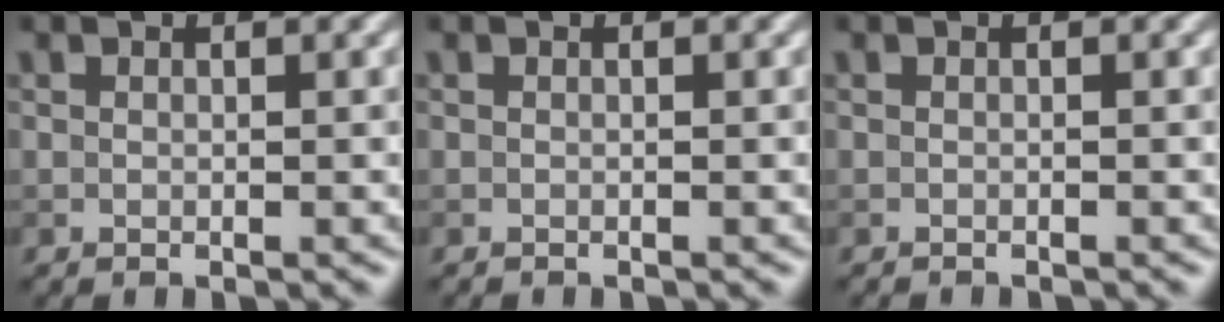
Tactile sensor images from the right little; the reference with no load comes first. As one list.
[{"total": 0.0}, {"total": 0.7, "force": [-0.7, 0.1, 0.1], "torque": [0.004, -0.003, -0.011]}]